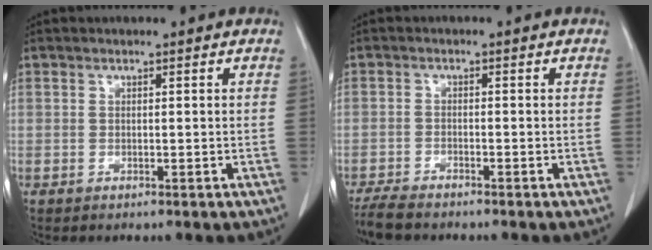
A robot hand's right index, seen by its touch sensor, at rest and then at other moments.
{"total": 3.7, "force": [-3.3, 0.5, 1.6], "torque": [-0.030, -0.010, -0.057]}